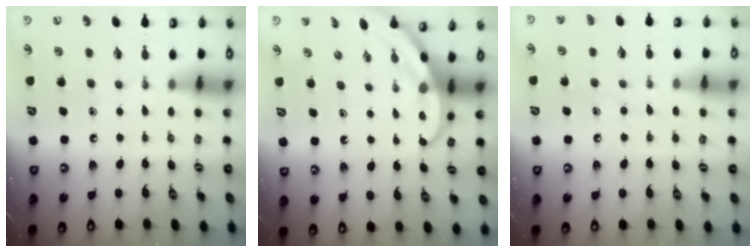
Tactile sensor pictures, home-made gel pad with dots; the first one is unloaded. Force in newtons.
{"total": 4.0, "press": 3.9, "slide": 0.3}
{"total": 7.6, "press": 7.6, "slide": 0.3}